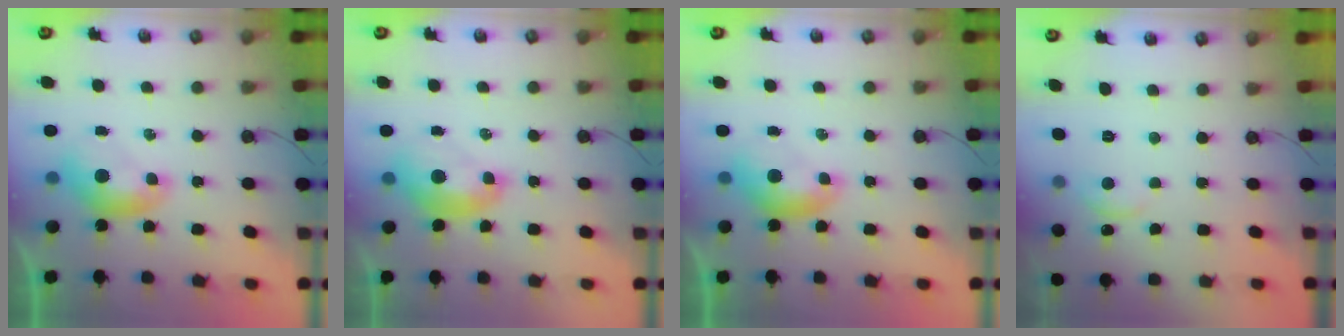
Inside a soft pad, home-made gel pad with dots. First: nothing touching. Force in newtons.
{"total": 2.1, "press": 2.0, "slide": 0.7}
{"total": 0.0}
{"total": 2.5, "press": 2.5, "slide": 0.2}